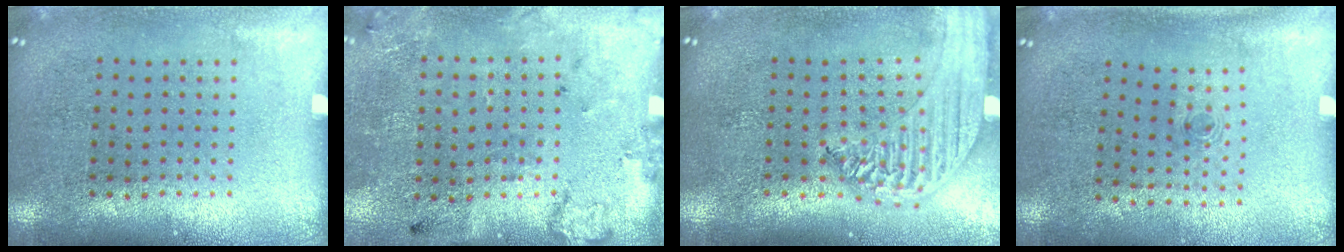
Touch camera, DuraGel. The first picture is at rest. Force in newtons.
{"total": 2.3, "press": 1.4, "slide": 1.9}
{"total": 2.2, "press": 2.0, "slide": 1.0}
{"total": 0.6, "press": 0.2, "slide": 0.5}